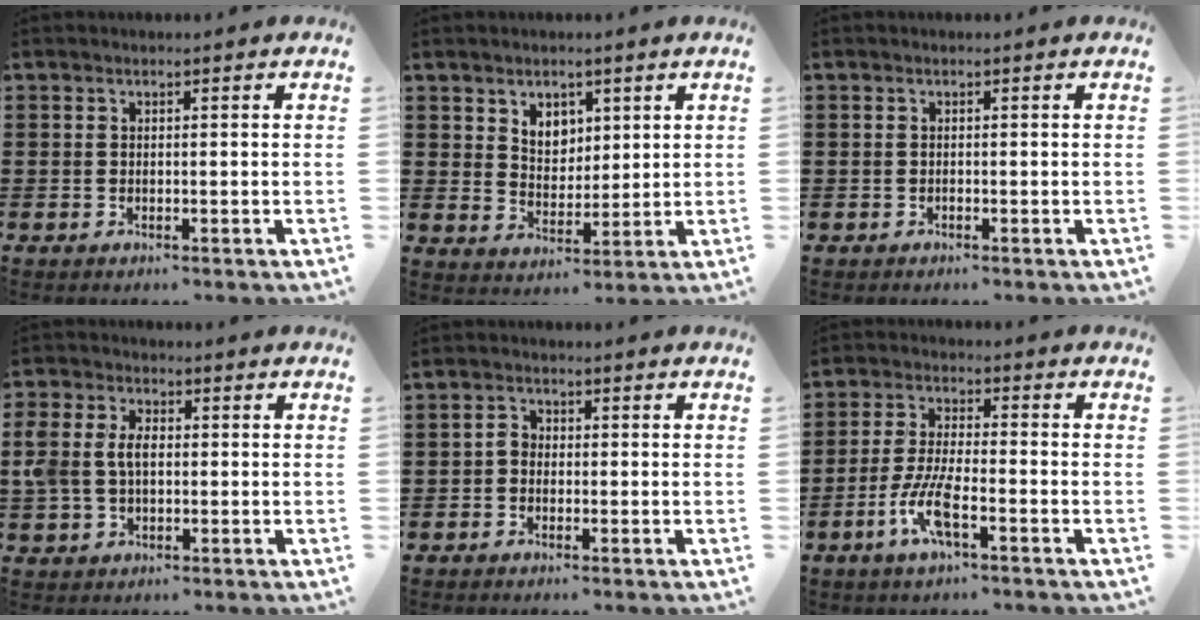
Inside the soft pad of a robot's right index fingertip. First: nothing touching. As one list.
[{"total": 4.4, "force": [2.8, 3.1, 1.0], "torque": [-0.036, 0.004, 0.054]}, {"total": 0.0}, {"total": 5.2, "force": [0.2, 3.5, 3.8], "torque": [-0.101, 0.006, -0.005]}, {"total": 1.8, "force": [-0.5, 1.3, 1.1], "torque": [-0.024, 0.005, -0.011]}, {"total": 7.2, "force": [-3.4, 1.7, 6.1], "torque": [-0.138, -0.011, -0.067]}]